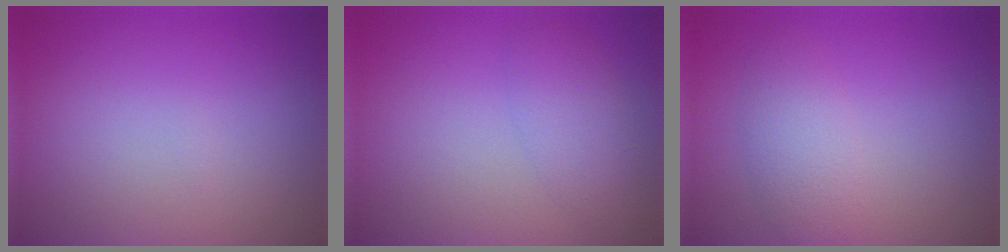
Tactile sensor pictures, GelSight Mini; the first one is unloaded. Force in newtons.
{"total": 2.7, "press": 2.7, "slide": 0.1}
{"total": 2.8, "press": 2.8, "slide": 0.1}